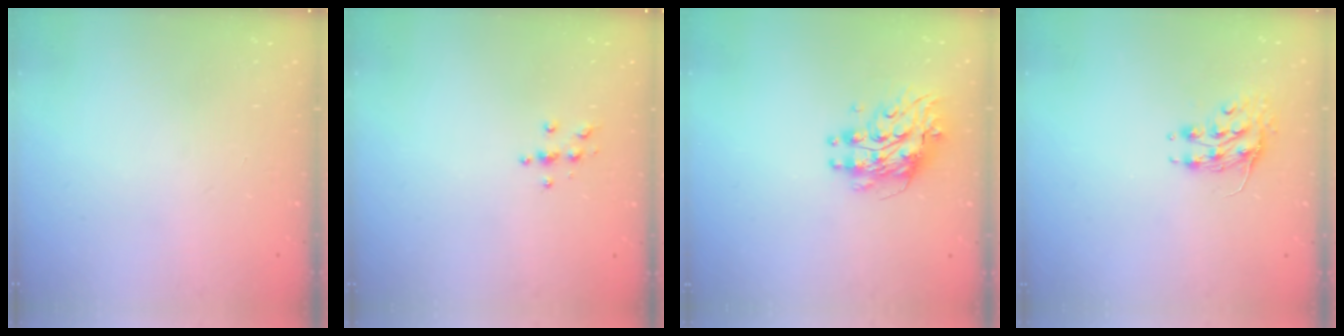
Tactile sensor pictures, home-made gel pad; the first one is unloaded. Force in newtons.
{"total": 3.7, "press": 3.7, "slide": 0.4}
{"total": 9.4, "press": 9.3, "slide": 0.9}
{"total": 8.4, "press": 8.3, "slide": 1.0}